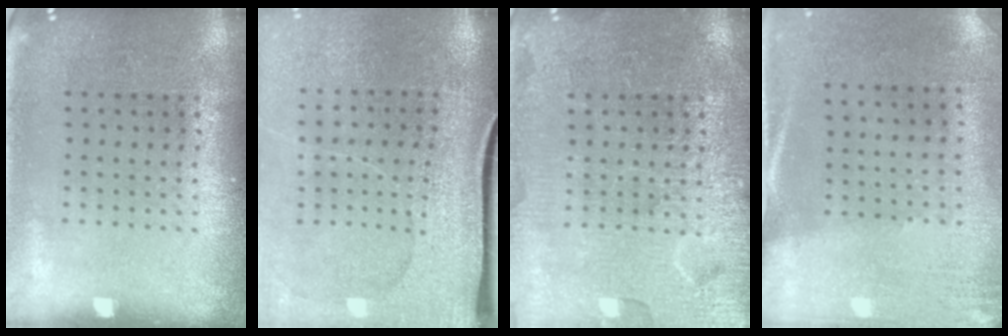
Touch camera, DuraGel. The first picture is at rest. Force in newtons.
{"total": 4.0, "press": 3.3, "slide": 2.3}
{"total": 4.0, "press": 3.9, "slide": 0.5}
{"total": 2.6, "press": 2.3, "slide": 1.3}